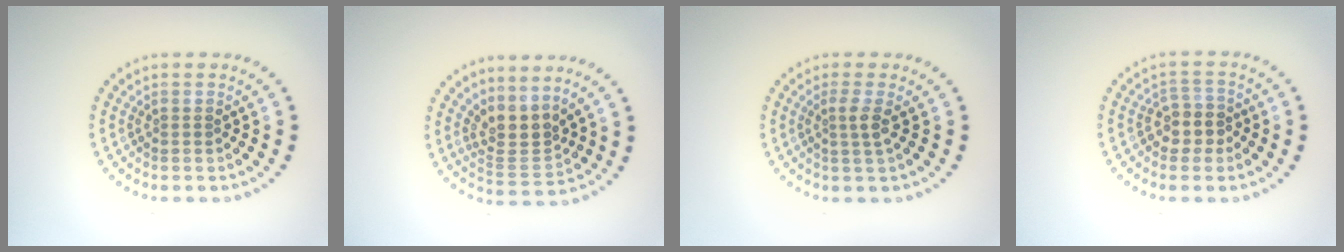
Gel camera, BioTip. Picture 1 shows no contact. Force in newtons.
{"total": 3.0, "press": 2.1, "slide": 2.1}
{"total": 1.5, "press": 1.0, "slide": 1.1}
{"total": 2.3, "press": 2.1, "slide": 1.1}